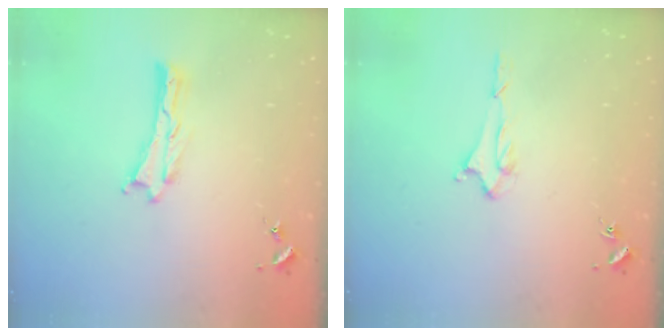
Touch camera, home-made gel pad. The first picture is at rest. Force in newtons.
{"total": 1.5, "press": 1.5, "slide": 0.2}